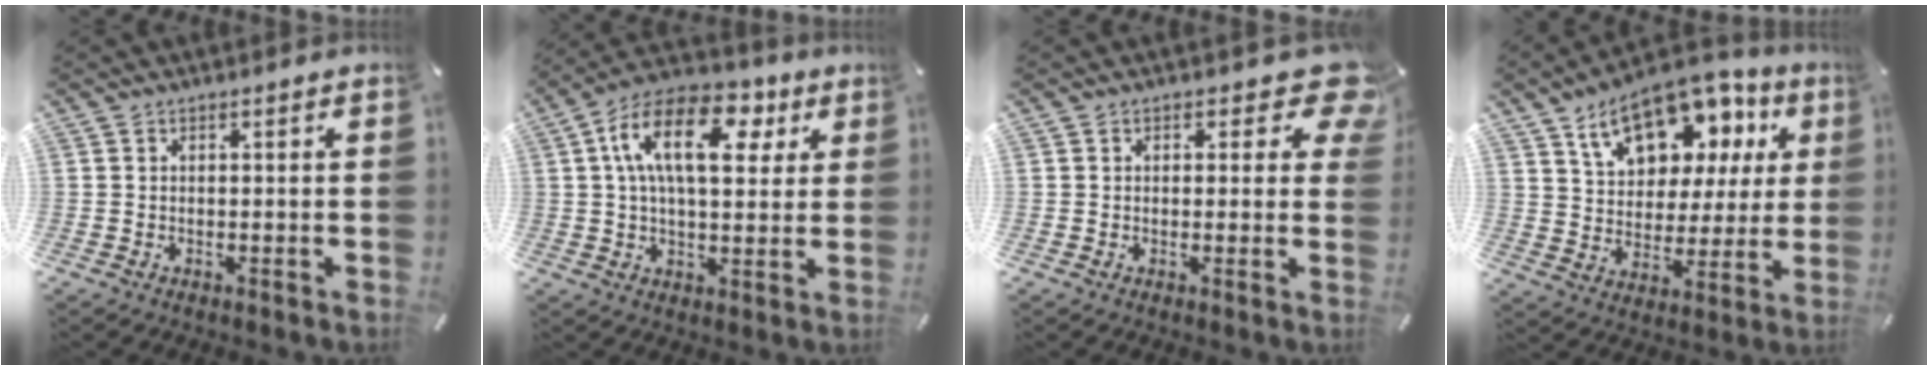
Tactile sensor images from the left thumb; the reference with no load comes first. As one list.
[{"total": 16.8, "force": [5.6, 9.3, 12.8], "torque": [-0.226, -0.002, 0.093]}, {"total": 7.7, "force": [3.8, 3.8, 5.5], "torque": [-0.055, -0.019, 0.060]}, {"total": 16.8, "force": [10.3, 10.3, 8.3], "torque": [-0.136, -0.054, 0.184]}]